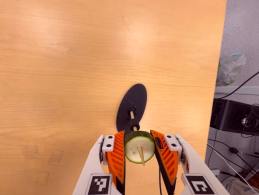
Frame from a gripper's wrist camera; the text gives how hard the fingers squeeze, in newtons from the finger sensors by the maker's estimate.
{"total": 10.5, "left": 9.7, "right": 11.4}